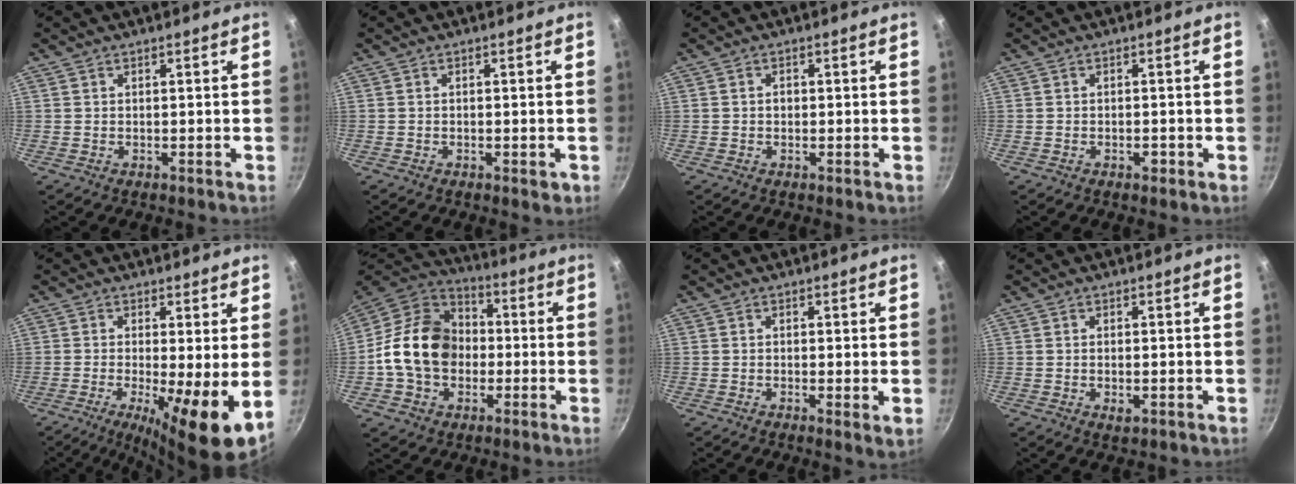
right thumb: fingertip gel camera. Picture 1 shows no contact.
{"total": 1.6, "force": [-0.6, 0.8, 1.3], "torque": [-0.018, -0.001, -0.009]}
{"total": 1.2, "force": [-0.1, 1.0, 0.7], "torque": [-0.010, 0.005, -0.003]}
{"total": 1.4, "force": [-0.6, 0.8, 0.9], "torque": [-0.014, 0.005, -0.008]}
{"total": 10.8, "force": [-1.5, 2.1, 10.4], "torque": [-0.171, -0.014, -0.024]}
{"total": 17.7, "force": [-1.3, 13.8, 11.0], "torque": [-0.163, 0.038, -0.035]}
{"total": 2.1, "force": [0.1, 0.5, 2.0], "torque": [-0.031, -0.009, -0.003]}
{"total": 2.1, "force": [-0.4, 0.9, 1.8], "torque": [-0.033, -0.004, -0.006]}